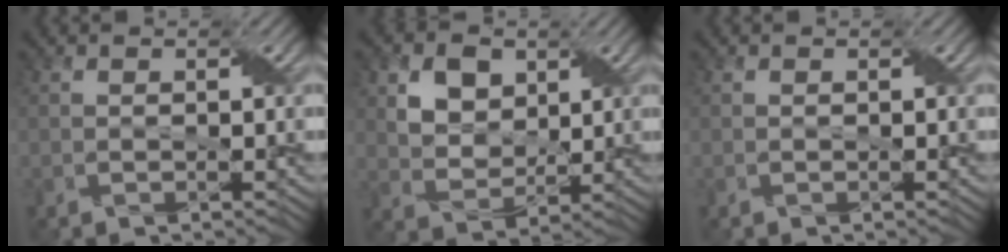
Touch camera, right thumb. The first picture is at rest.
{"total": 6.6, "force": [2.9, 4.8, 3.5], "torque": [-0.092, -0.012, 0.049]}
{"total": 0.0}